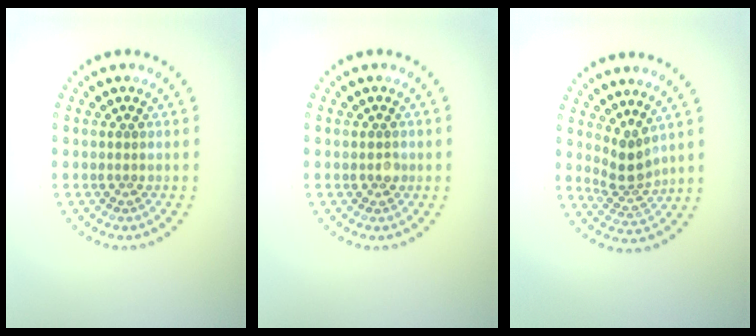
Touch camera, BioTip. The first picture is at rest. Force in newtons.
{"total": 0.6, "press": 0.5, "slide": 0.3}
{"total": 2.7, "press": 1.9, "slide": 1.9}